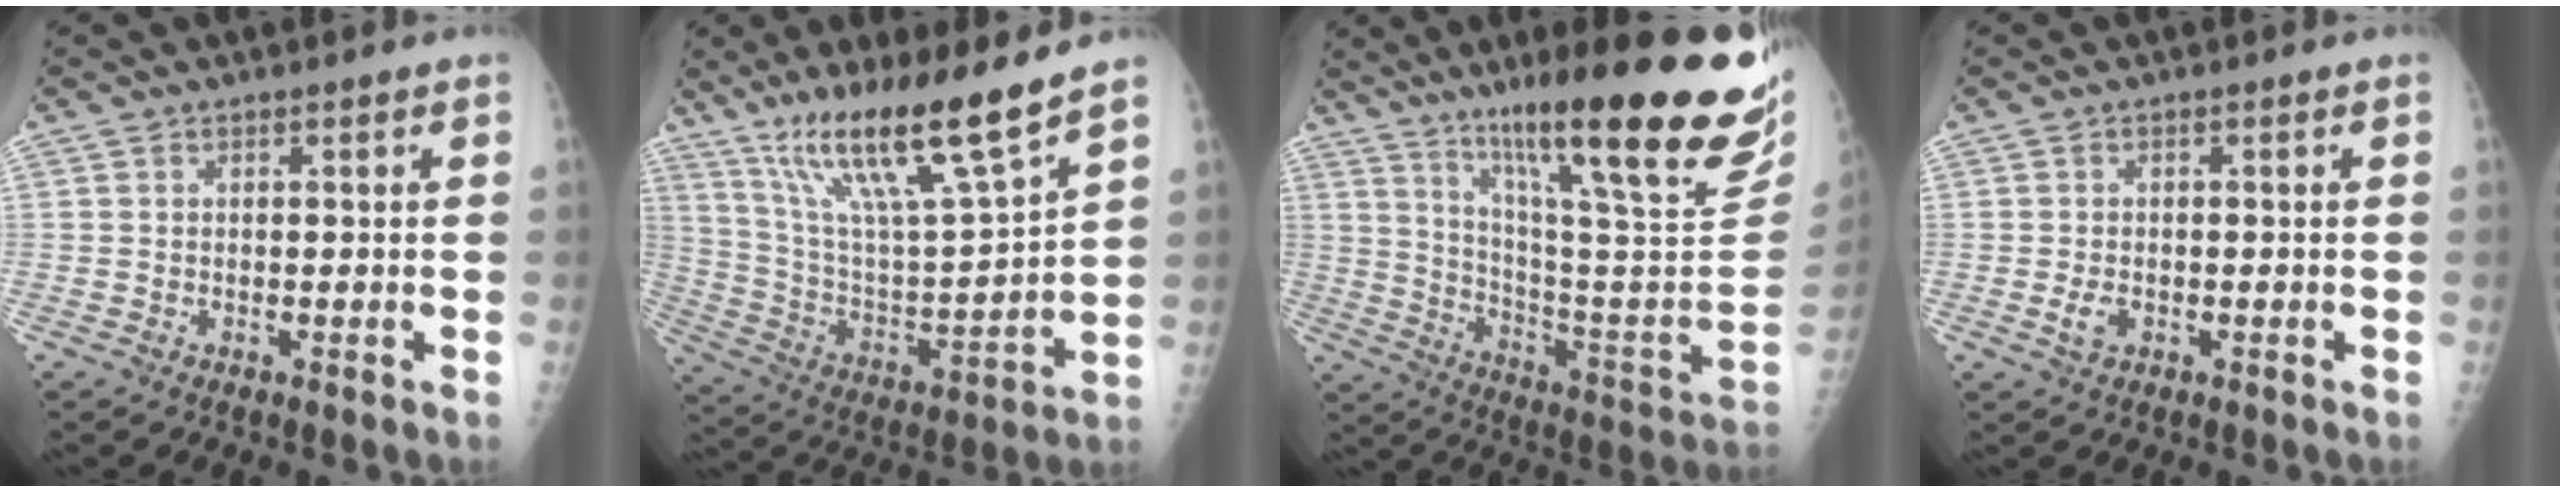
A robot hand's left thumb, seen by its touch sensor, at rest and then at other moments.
{"total": 19.3, "force": [13.6, 1.8, 13.5], "torque": [-0.221, -0.068, 0.253]}
{"total": 31.6, "force": [20.2, 4.8, 23.8], "torque": [-0.308, -0.084, 0.308]}
{"total": 2.5, "force": [-0.7, 1.6, 1.7], "torque": [-0.032, 0.001, -0.012]}